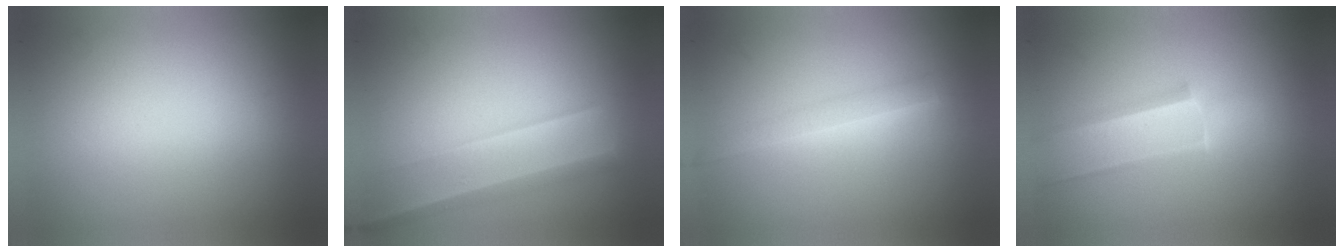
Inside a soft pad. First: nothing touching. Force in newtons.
{"total": 2.2}
{"total": 2.4}
{"total": 2.0}